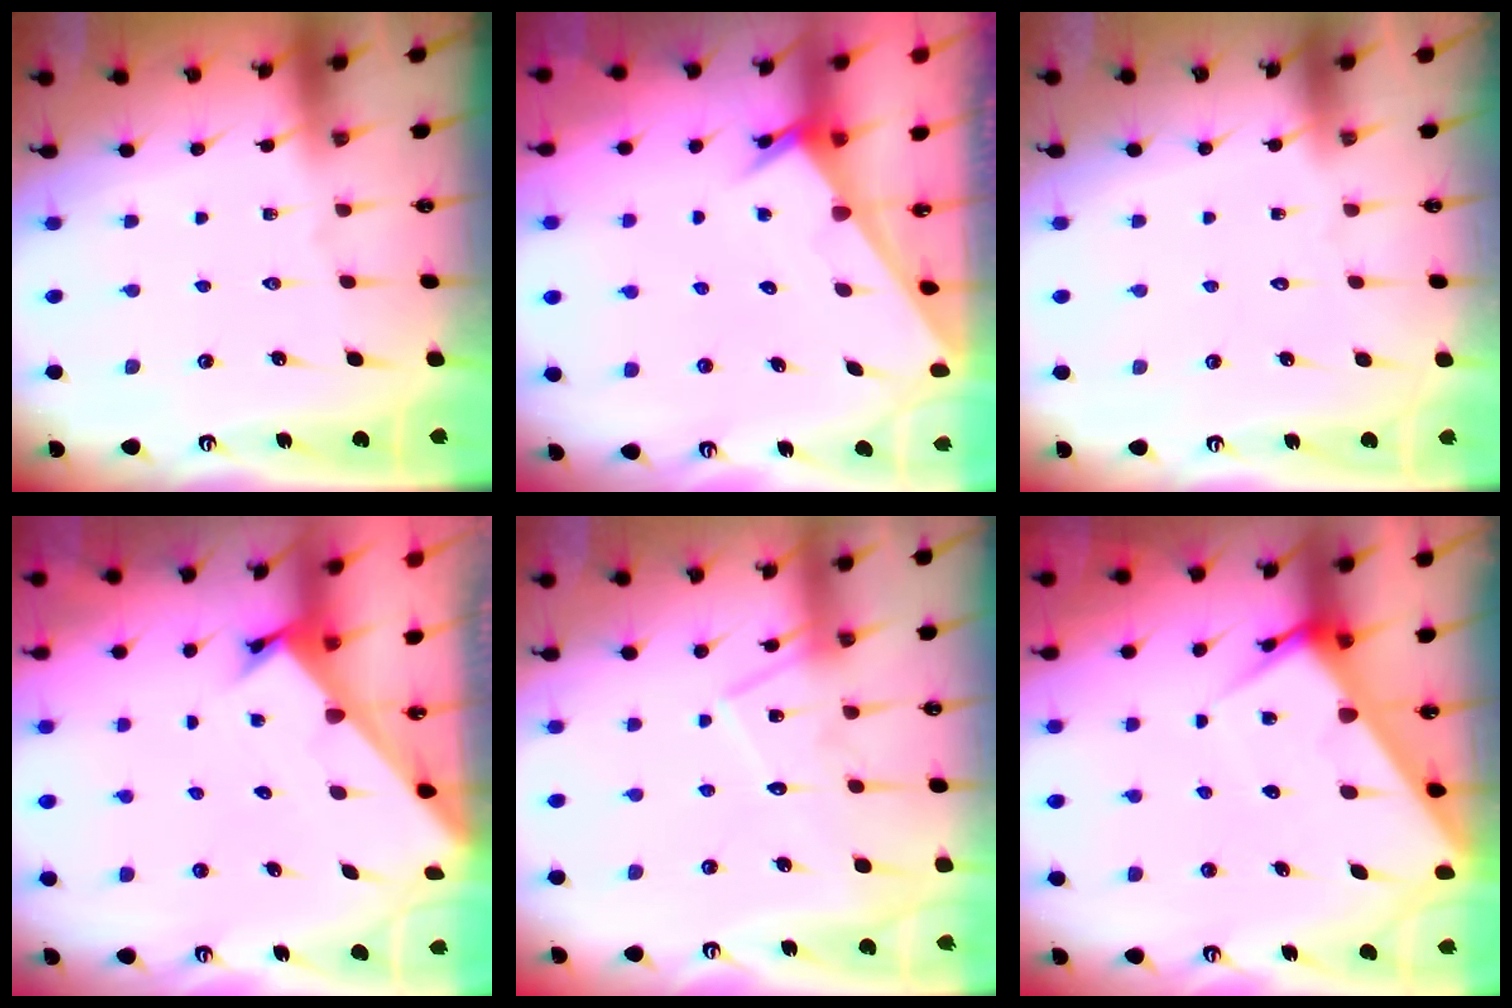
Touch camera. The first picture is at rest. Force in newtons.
{"total": 2.4, "press": 2.4, "slide": 0.1}
{"total": 1.6, "press": 1.6, "slide": 0.1}
{"total": 2.5, "press": 2.5, "slide": 0.3}
{"total": 13.7, "press": 13.7, "slide": 0.9}
{"total": 6.2, "press": 6.2, "slide": 0.6}